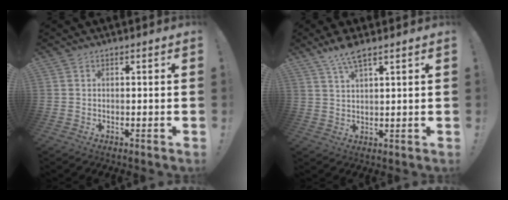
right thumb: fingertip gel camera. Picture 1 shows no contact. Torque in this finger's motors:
{"motor_torque": [-0.09, 0.09, 0.00, 0.00, 0.01]}